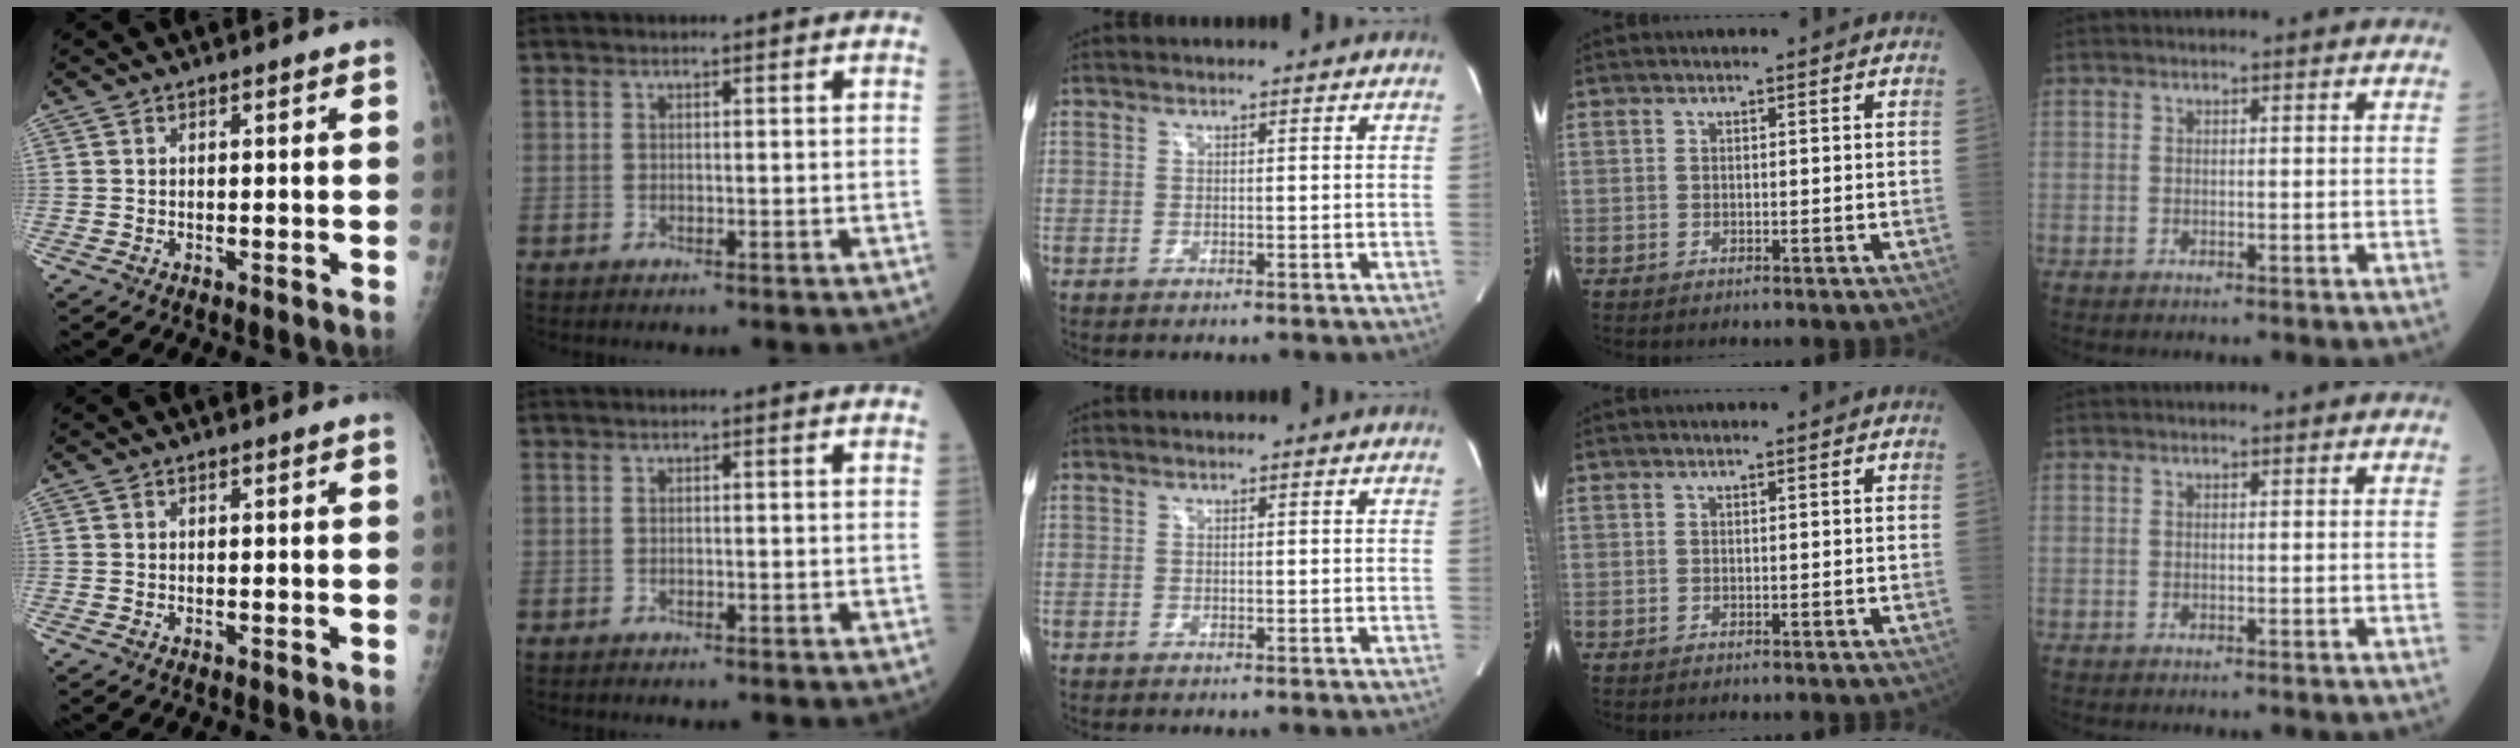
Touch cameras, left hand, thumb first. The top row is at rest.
{}